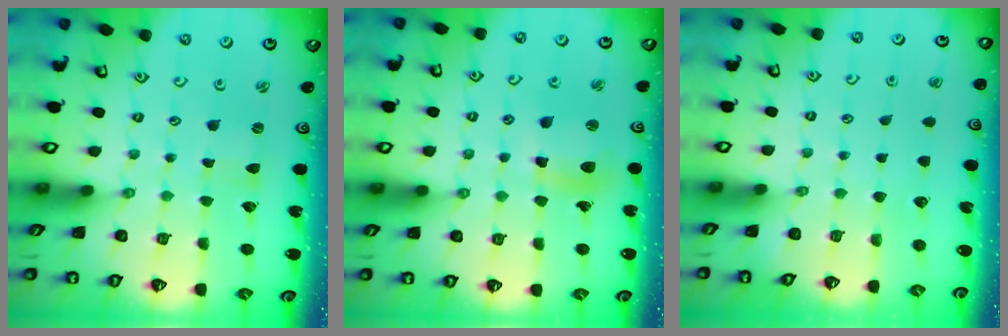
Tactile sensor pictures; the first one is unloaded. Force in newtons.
{"total": 11.2, "press": 11.2, "slide": 1.3}
{"total": 0.0}